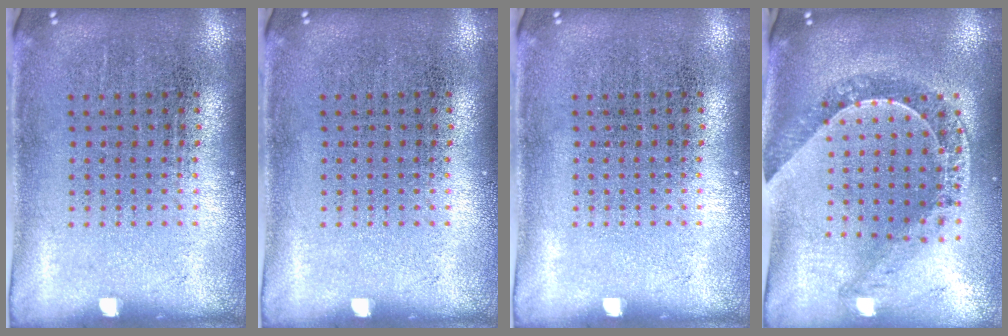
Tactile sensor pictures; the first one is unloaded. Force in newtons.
{"total": 0.0}
{"total": 0.0}
{"total": 1.1, "press": 1.0, "slide": 0.2}